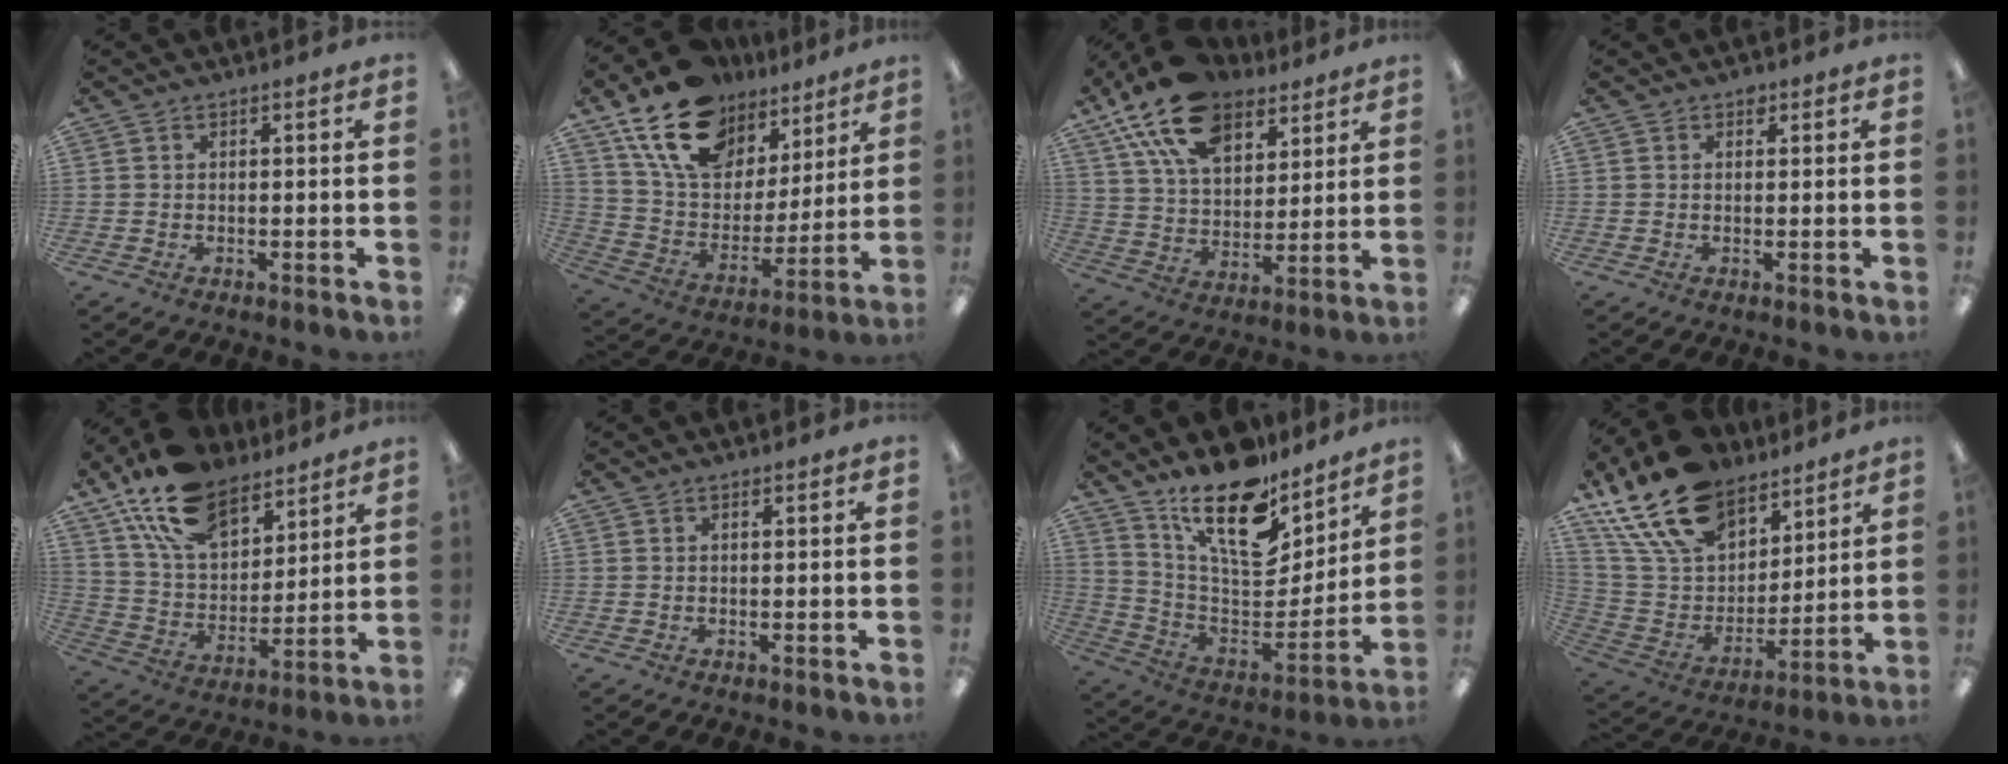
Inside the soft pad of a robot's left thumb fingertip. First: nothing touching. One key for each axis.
{"total": 19.5, "fx": 12.7, "fy": 11.7, "fz": 9.0, "tx": -0.167, "ty": -0.057, "tz": 0.235}
{"total": 19.0, "fx": 12.6, "fy": 10.3, "fz": 9.8, "tx": -0.187, "ty": -0.050, "tz": 0.231}
{"total": 1.4, "fx": 0.9, "fy": 0.9, "fz": 0.6, "tx": -0.005, "ty": 0.000, "tz": 0.014}
{"total": 18.8, "fx": 13.5, "fy": 9.8, "fz": 8.8, "tx": -0.175, "ty": -0.066, "tz": 0.251}
{"total": 0.6, "fx": 0.5, "fy": 0.2, "fz": 0.3, "tx": -0.001, "ty": -0.001, "tz": 0.007}
{"total": 20.6, "fx": 15.0, "fy": 8.1, "fz": 11.6, "tx": -0.193, "ty": -0.113, "tz": 0.263}
{"total": 21.5, "fx": 15.3, "fy": 11.7, "fz": 9.7, "tx": -0.203, "ty": -0.077, "tz": 0.285}